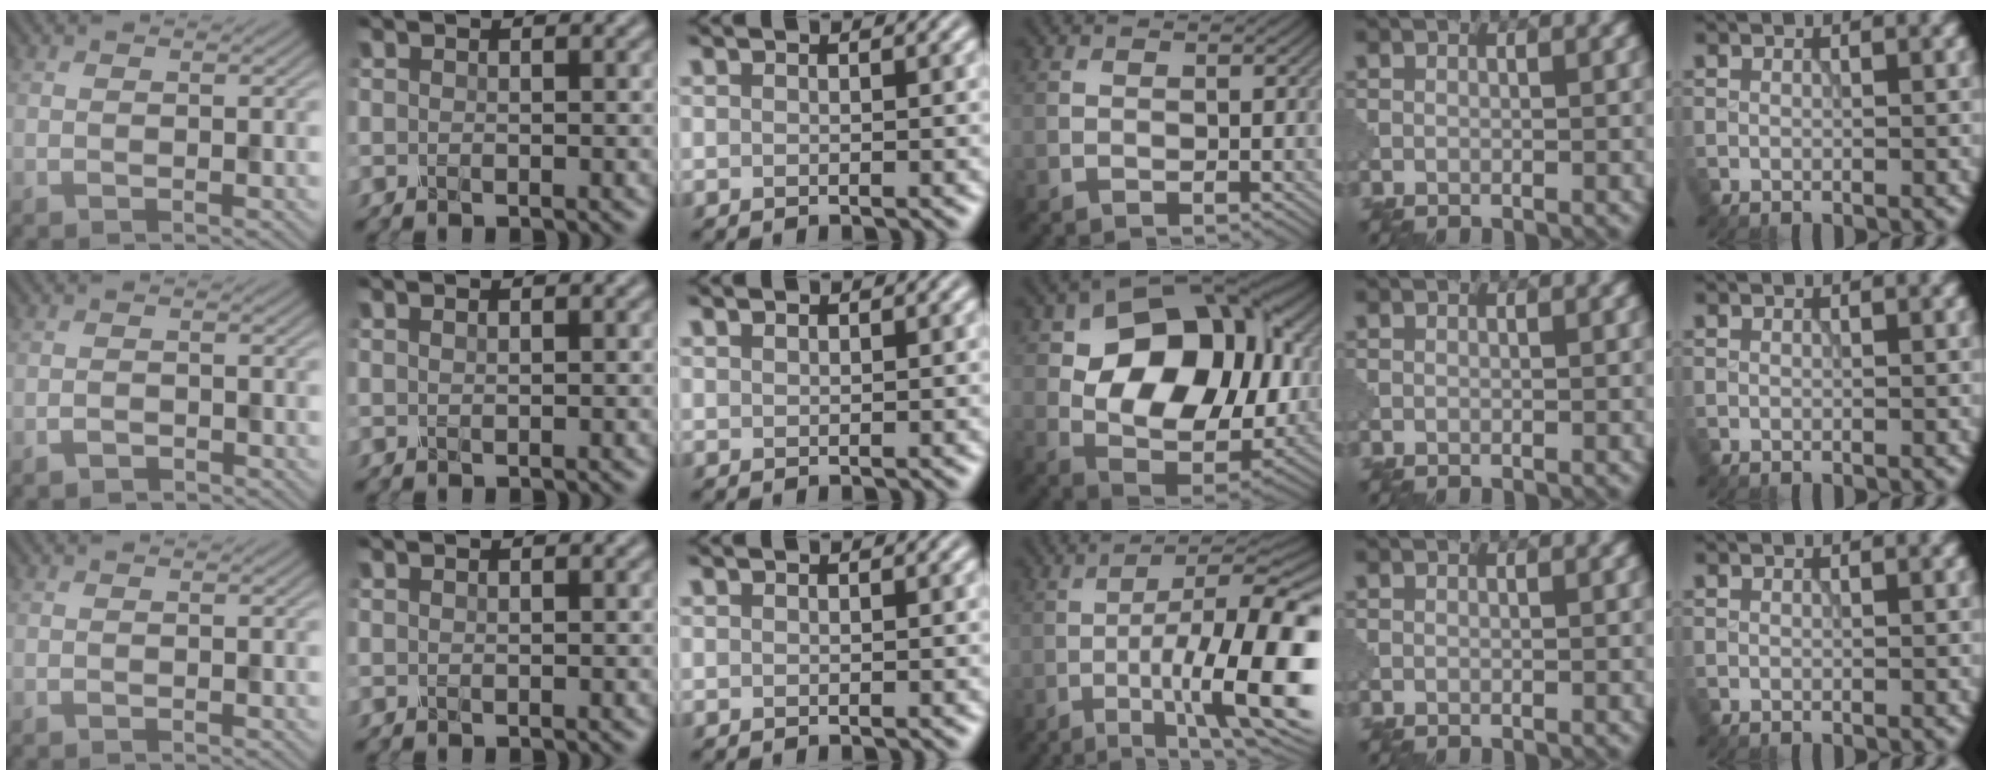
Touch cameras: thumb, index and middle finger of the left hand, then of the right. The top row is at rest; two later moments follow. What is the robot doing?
{"motion": "shake", "object": "sieve"}